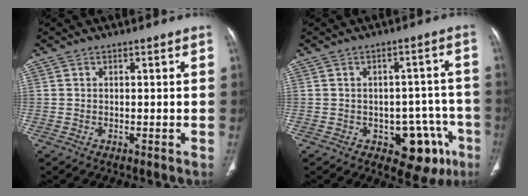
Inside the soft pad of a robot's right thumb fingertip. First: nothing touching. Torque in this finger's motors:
{"motor_torque": [2.10, 1.92, 0.38, -0.61, 0.01]}